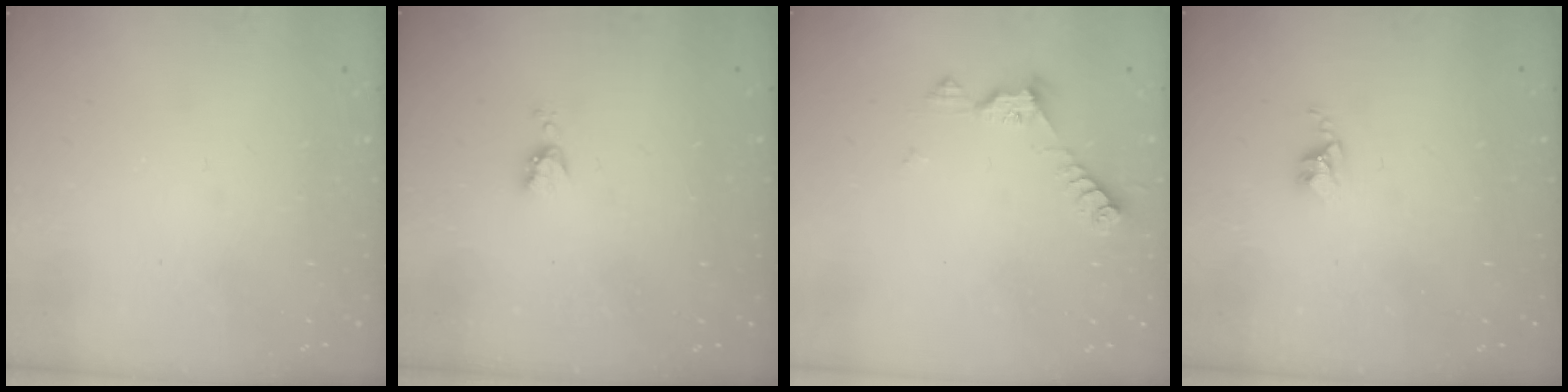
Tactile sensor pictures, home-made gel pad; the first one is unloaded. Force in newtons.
{"total": 4.3, "press": 4.3, "slide": 0.5}
{"total": 6.7, "press": 6.7, "slide": 0.4}
{"total": 2.6, "press": 2.6, "slide": 0.4}